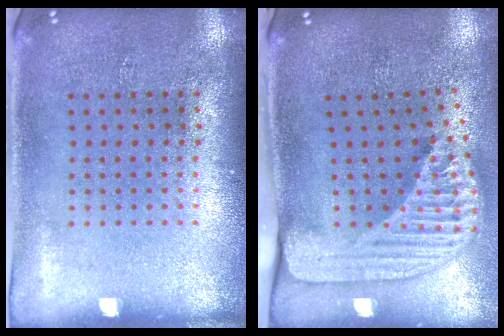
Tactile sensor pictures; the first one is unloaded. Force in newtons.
{"total": 2.4, "press": 1.8, "slide": 1.7}